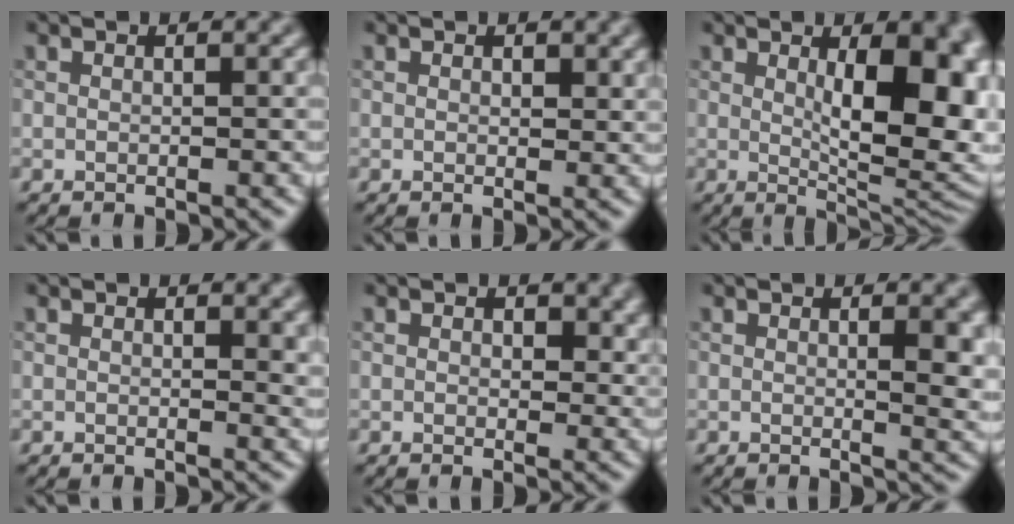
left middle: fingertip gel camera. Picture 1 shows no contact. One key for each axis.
{"total": 0.9, "fx": 0.5, "fy": 0.6, "fz": 0.5, "tx": -0.004, "ty": -0.005, "tz": 0.008}
{"total": 10.8, "fx": 1.5, "fy": 4.2, "fz": 9.8, "tx": -0.116, "ty": -0.006, "tz": 0.031}
{"total": 1.6, "fx": 0.6, "fy": 0.5, "fz": 1.4, "tx": -0.012, "ty": -0.004, "tz": 0.010}
{"total": 2.4, "fx": 0.9, "fy": 1.6, "fz": 1.6, "tx": -0.020, "ty": -0.009, "tz": 0.012}
{"total": 3.8, "fx": 0.6, "fy": 1.1, "fz": 3.6, "tx": -0.041, "ty": -0.003, "tz": 0.012}